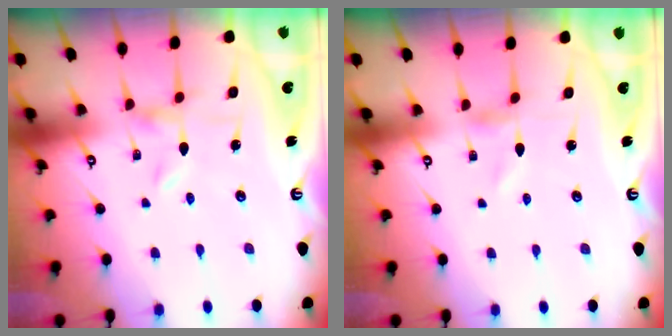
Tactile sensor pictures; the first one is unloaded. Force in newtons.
{"total": 1.0, "press": 1.0, "slide": 0.1}